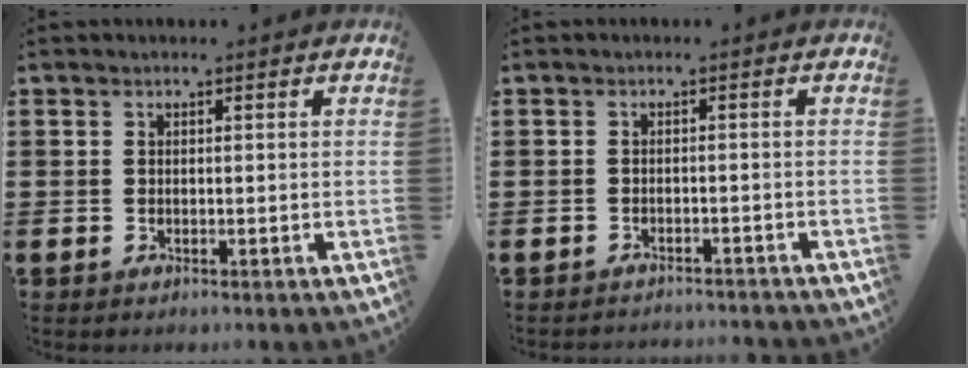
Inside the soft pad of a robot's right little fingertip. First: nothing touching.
{"total": 0.9, "force": [-0.9, -0.1, -0.1], "torque": [-0.001, 0.005, -0.018]}